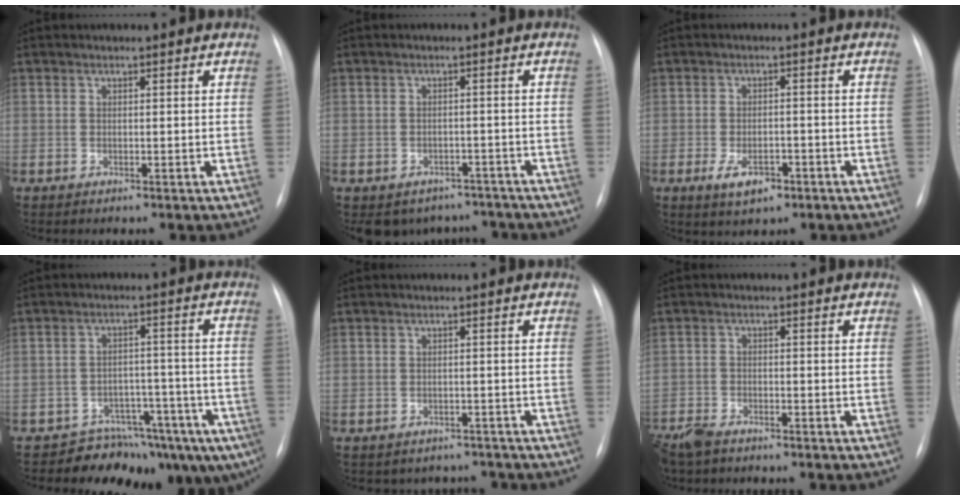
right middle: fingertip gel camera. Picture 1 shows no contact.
{"total": 7.9, "force": [-6.6, 4.4, 0.5], "torque": [0.005, 0.016, -0.076]}
{"total": 4.7, "force": [-2.4, 2.3, 3.2], "torque": [-0.059, -0.001, -0.034]}
{"total": 10.5, "force": [-8.4, 5.0, 3.8], "torque": [-0.015, 0.053, -0.107]}
{"total": 5.2, "force": [-4.5, 2.6, -0.7], "torque": [0.015, 0.025, -0.053]}
{"total": 7.3, "force": [-6.3, 2.4, 2.8], "torque": [-0.048, -0.012, -0.099]}